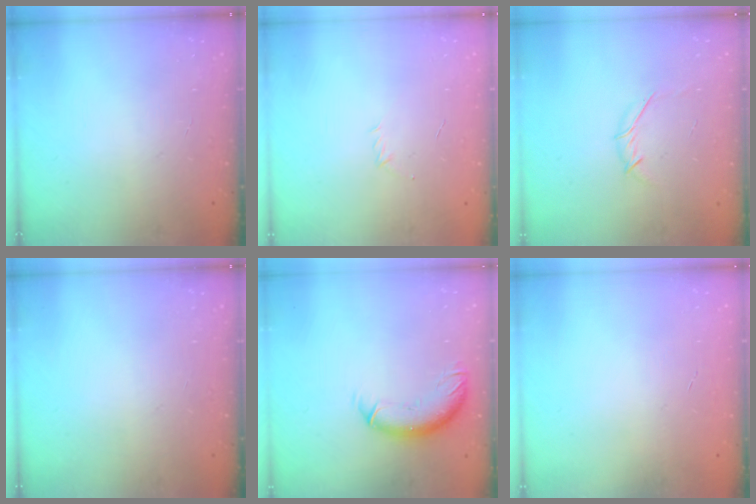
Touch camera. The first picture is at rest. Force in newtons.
{"total": 2.9, "press": 2.8, "slide": 0.7}
{"total": 3.8, "press": 3.7, "slide": 1.0}
{"total": 0.0}
{"total": 10.0, "press": 9.9, "slide": 1.9}
{"total": 0.0}